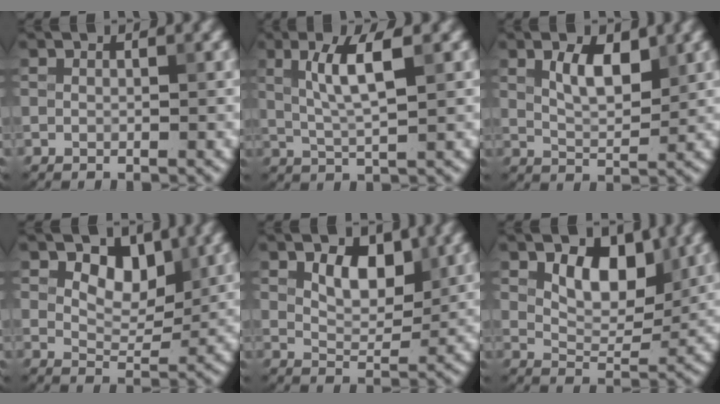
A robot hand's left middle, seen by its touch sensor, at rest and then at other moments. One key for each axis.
{"total": 4.7, "fx": 1.4, "fy": 0.8, "fz": 4.4, "tx": -0.088, "ty": 0.001, "tz": 0.029}
{"total": 3.7, "fx": 1.7, "fy": 1.5, "fz": 2.9, "tx": -0.055, "ty": 0.000, "tz": 0.032}
{"total": 4.1, "fx": 1.9, "fy": 2.5, "fz": 2.6, "tx": -0.041, "ty": -0.005, "tz": 0.024}
{"total": 4.1, "fx": 1.7, "fy": 2.3, "fz": 2.9, "tx": -0.050, "ty": -0.002, "tz": 0.027}
{"total": 5.2, "fx": 2.2, "fy": 3.0, "fz": 3.7, "tx": -0.063, "ty": -0.007, "tz": 0.031}